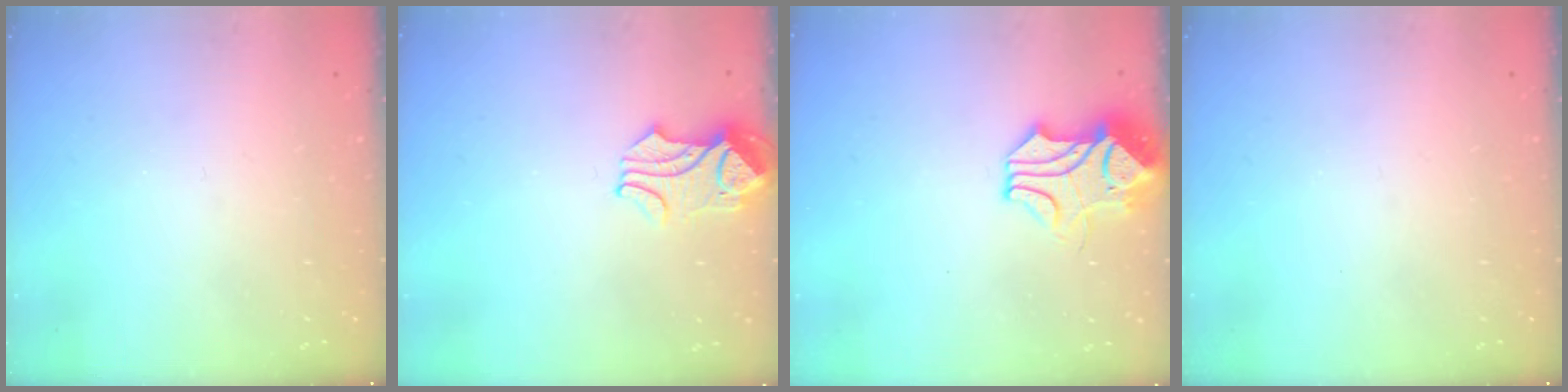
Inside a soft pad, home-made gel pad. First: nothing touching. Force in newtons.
{"total": 2.9, "press": 2.9, "slide": 0.6}
{"total": 3.8, "press": 3.6, "slide": 1.3}
{"total": 0.0}